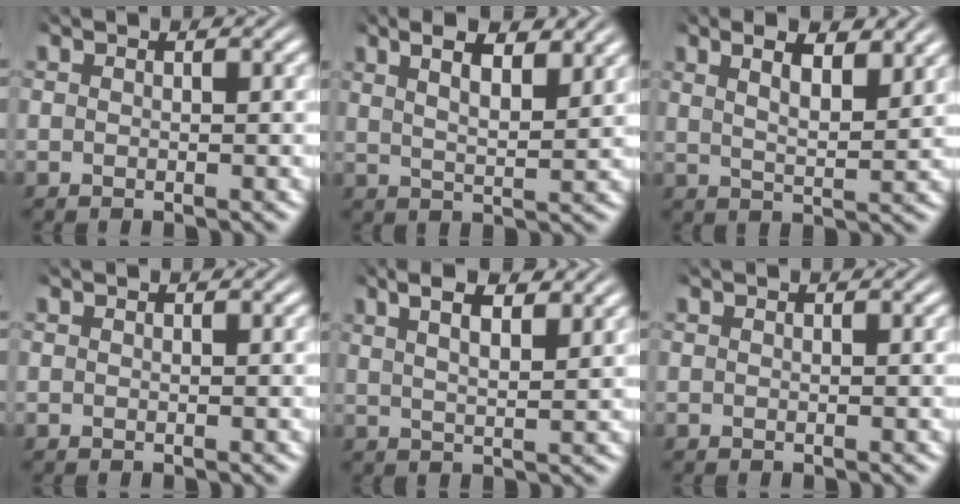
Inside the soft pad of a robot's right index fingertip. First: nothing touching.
{"total": 7.2, "force": [4.0, 3.7, 4.8], "torque": [-0.051, 0.022, 0.048]}
{"total": 6.4, "force": [3.5, 3.3, 4.3], "torque": [-0.043, 0.017, 0.041]}
{"total": 0.0}
{"total": 6.0, "force": [3.7, 2.5, 4.0], "torque": [-0.048, 0.020, 0.050]}
{"total": 0.8, "force": [-0.1, -0.7, -0.3], "torque": [0.010, -0.010, 0.006]}